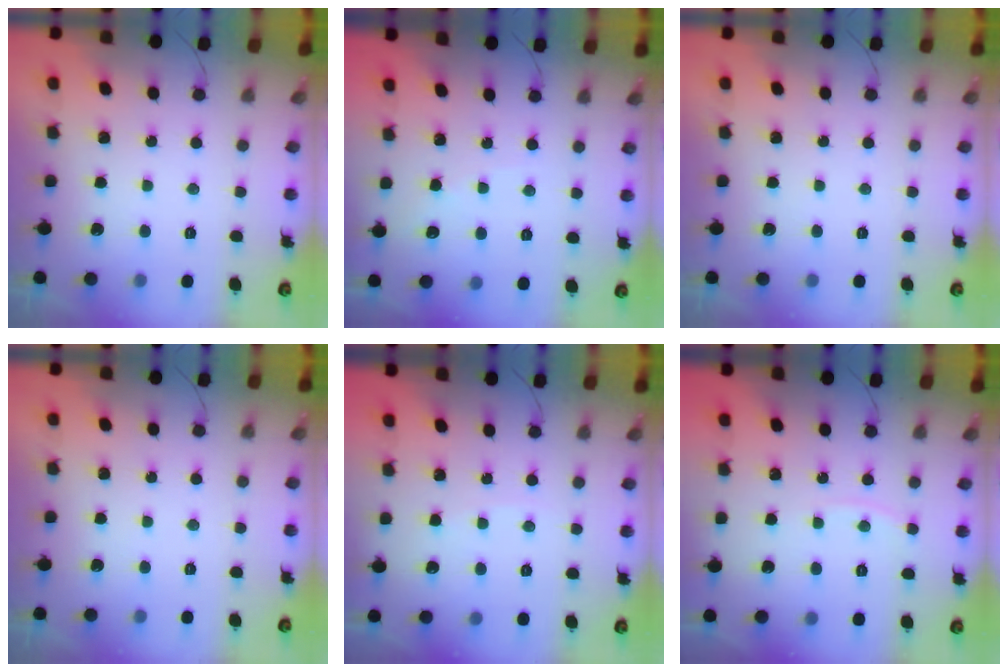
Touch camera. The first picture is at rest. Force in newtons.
{"total": 2.7, "press": 2.6, "slide": 0.4}
{"total": 0.0}
{"total": 0.0}
{"total": 1.8, "press": 1.7, "slide": 0.2}
{"total": 3.1, "press": 3.1, "slide": 0.6}